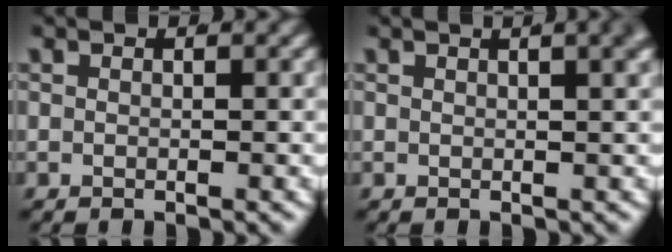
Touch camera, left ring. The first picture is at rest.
{"total": 2.5, "force": [1.1, 0.3, 2.2], "torque": [-0.012, 0.016, 0.012]}